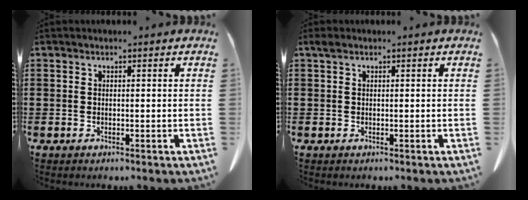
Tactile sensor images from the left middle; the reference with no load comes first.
{"total": 0.8, "force": [0.4, 0.5, 0.4], "torque": [-0.011, 0.003, 0.008]}